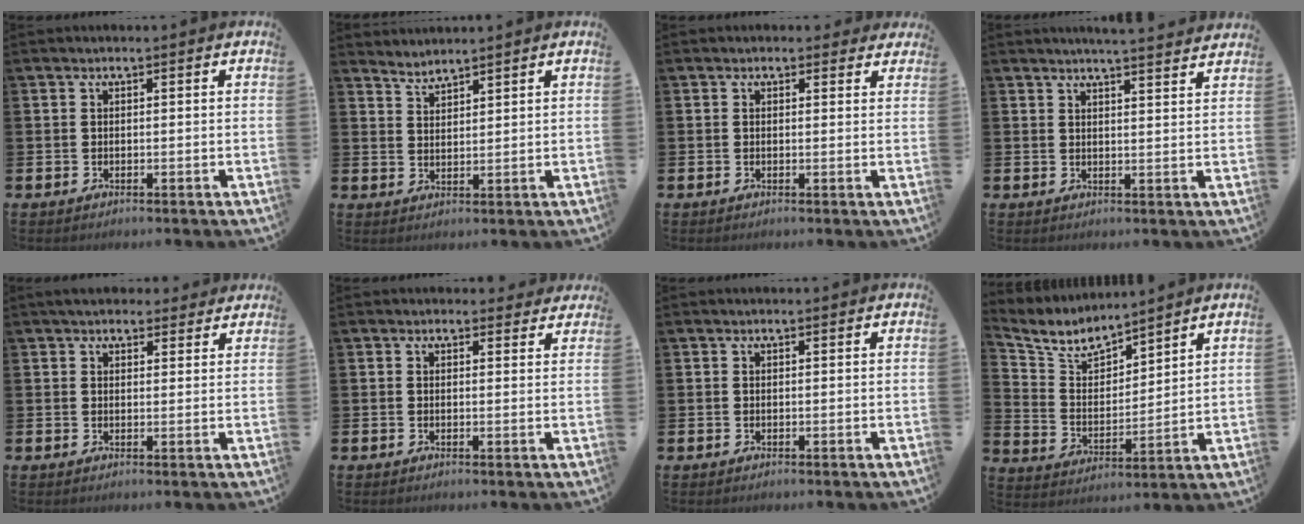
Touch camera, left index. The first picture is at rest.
{"total": 2.5, "force": [2.5, -0.1, -0.4], "torque": [-0.006, -0.009, 0.048]}
{"total": 1.0, "force": [0.7, 0.7, 0.2], "torque": [0.003, 0.006, 0.011]}
{"total": 4.1, "force": [4.0, -0.6, 0.5], "torque": [-0.009, -0.026, 0.069]}
{"total": 3.6, "force": [3.3, 1.3, 0.2], "torque": [-0.004, -0.011, 0.060]}
{"total": 0.7, "force": [-0.3, 0.6, 0.3], "torque": [-0.004, 0.006, -0.008]}
{"total": 0.0}
{"total": 6.5, "force": [6.1, 1.6, 1.6], "torque": [-0.067, -0.037, 0.107]}